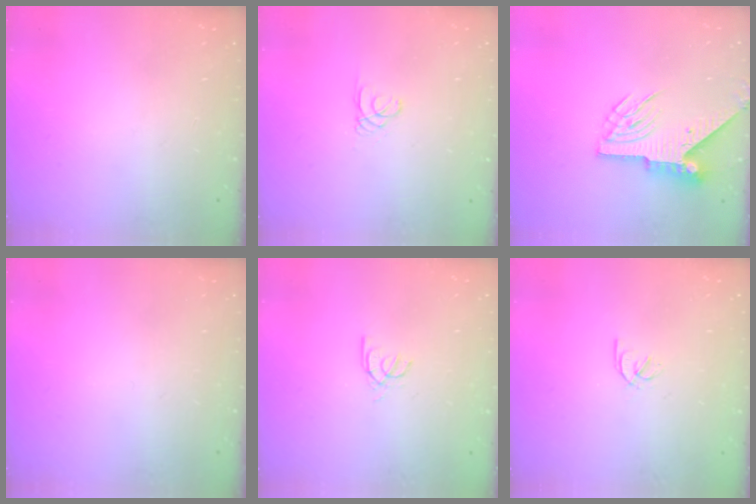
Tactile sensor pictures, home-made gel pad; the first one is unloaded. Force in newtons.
{"total": 0.6, "press": 0.6, "slide": 0.1}
{"total": 7.3, "press": 7.3, "slide": 0.6}
{"total": 0.0}
{"total": 3.6, "press": 3.5, "slide": 0.4}
{"total": 1.6, "press": 1.6, "slide": 0.3}